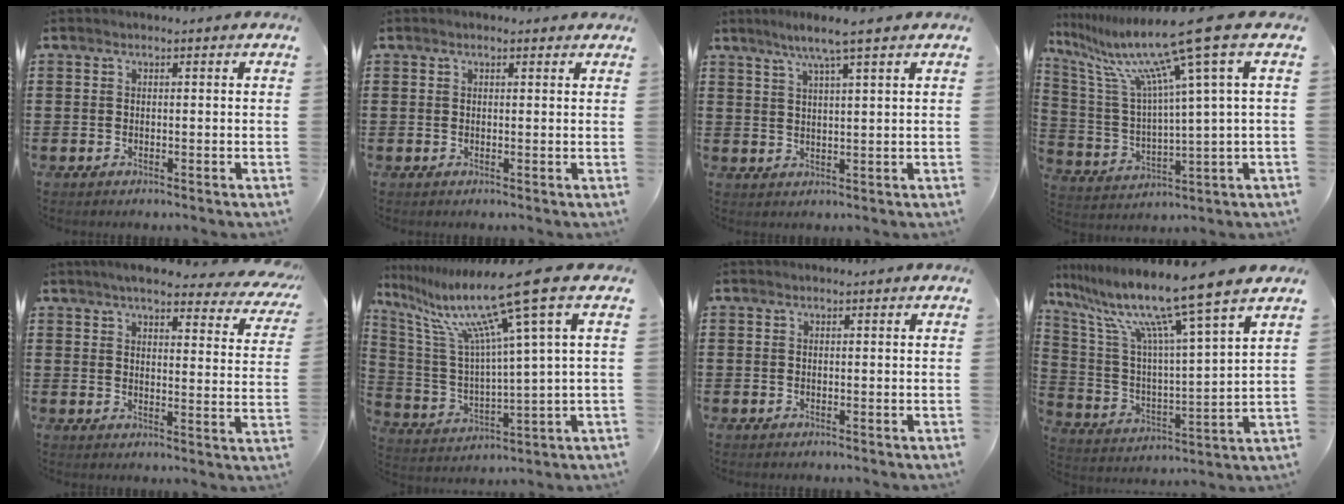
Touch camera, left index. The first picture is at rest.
{"total": 0.6, "force": [0.4, 0.4, 0.3], "torque": [-0.008, 0.007, 0.006]}
{"total": 4.8, "force": [3.4, -0.5, 3.4], "torque": [-0.073, 0.000, 0.057]}
{"total": 15.0, "force": [9.4, -0.3, 11.8], "torque": [-0.270, -0.054, 0.140]}
{"total": 5.6, "force": [4.9, 0.6, 2.7], "torque": [-0.063, -0.022, 0.082]}
{"total": 16.0, "force": [9.6, 0.7, 12.8], "torque": [-0.280, -0.054, 0.145]}
{"total": 0.0}
{"total": 12.7, "force": [9.9, -0.8, 7.9], "torque": [-0.191, -0.064, 0.157]}